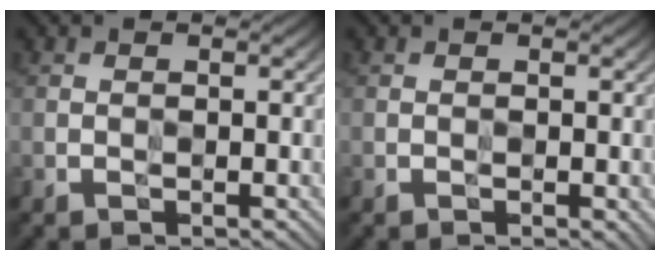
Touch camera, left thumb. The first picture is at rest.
{"total": 1.5, "force": [-0.3, 0.8, 1.3], "torque": [-0.011, -0.003, -0.001]}